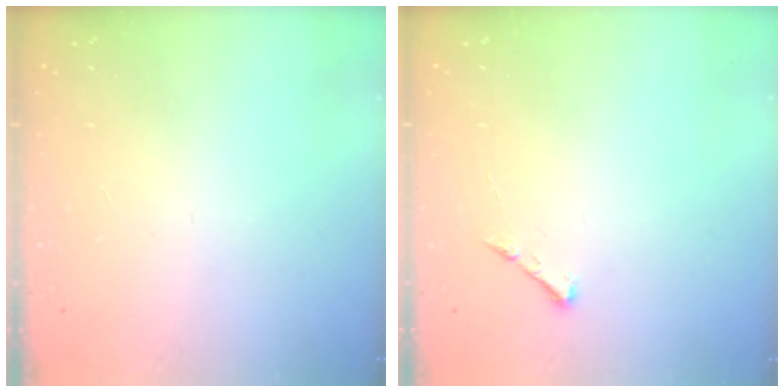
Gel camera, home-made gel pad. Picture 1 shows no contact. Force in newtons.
{"total": 3.7, "press": 3.6, "slide": 0.5}